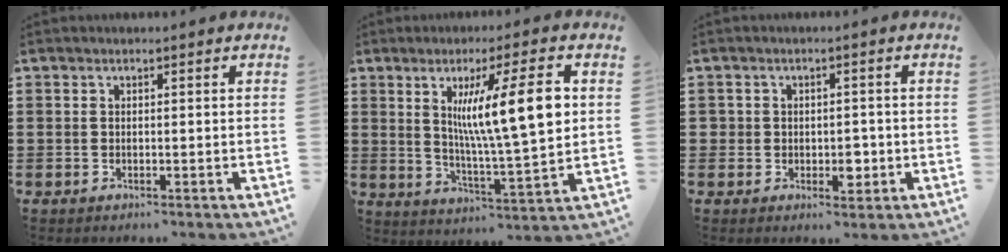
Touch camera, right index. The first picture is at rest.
{"total": 12.7, "force": [3.3, 1.8, 12.1], "torque": [-0.204, 0.001, 0.045]}
{"total": 3.0, "force": [-0.6, 2.3, 1.9], "torque": [-0.041, 0.004, -0.012]}